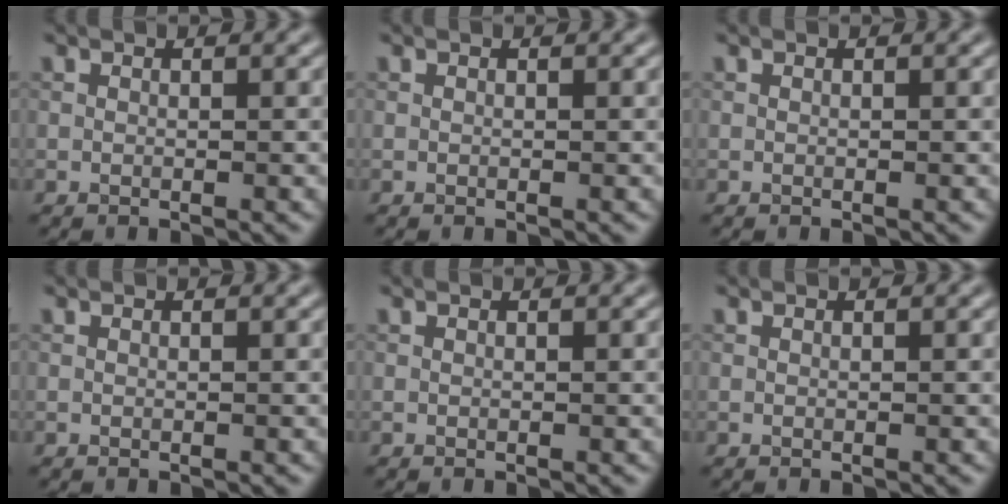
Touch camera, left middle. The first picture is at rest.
{"total": 0.0}
{"total": 0.0}
{"total": 0.0}
{"total": 0.0}
{"total": 0.0}